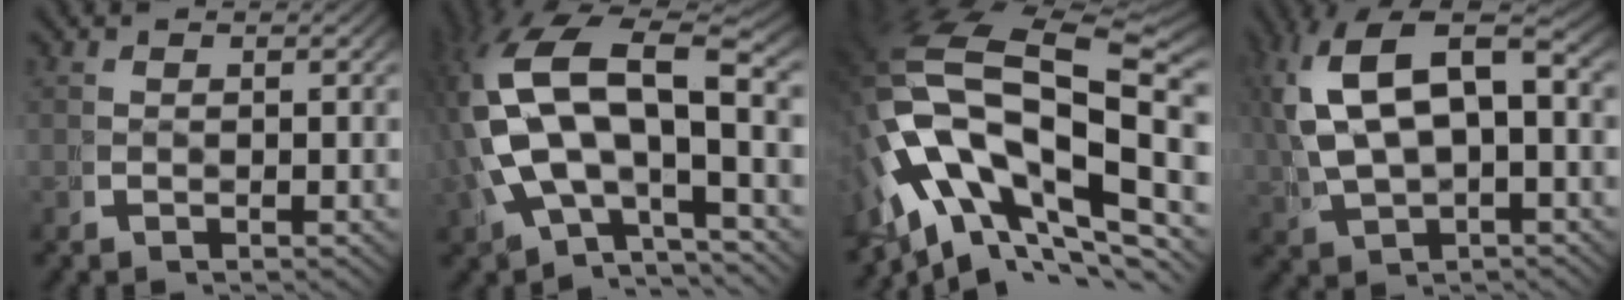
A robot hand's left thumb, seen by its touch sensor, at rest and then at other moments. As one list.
[{"total": 14.3, "force": [1.0, 9.0, 11.1], "torque": [-0.243, -0.030, 0.030]}, {"total": 21.2, "force": [0.5, 13.4, 16.4], "torque": [-0.337, -0.044, 0.024]}, {"total": 10.4, "force": [2.4, 6.2, 8.0], "torque": [-0.164, 0.005, 0.053]}]